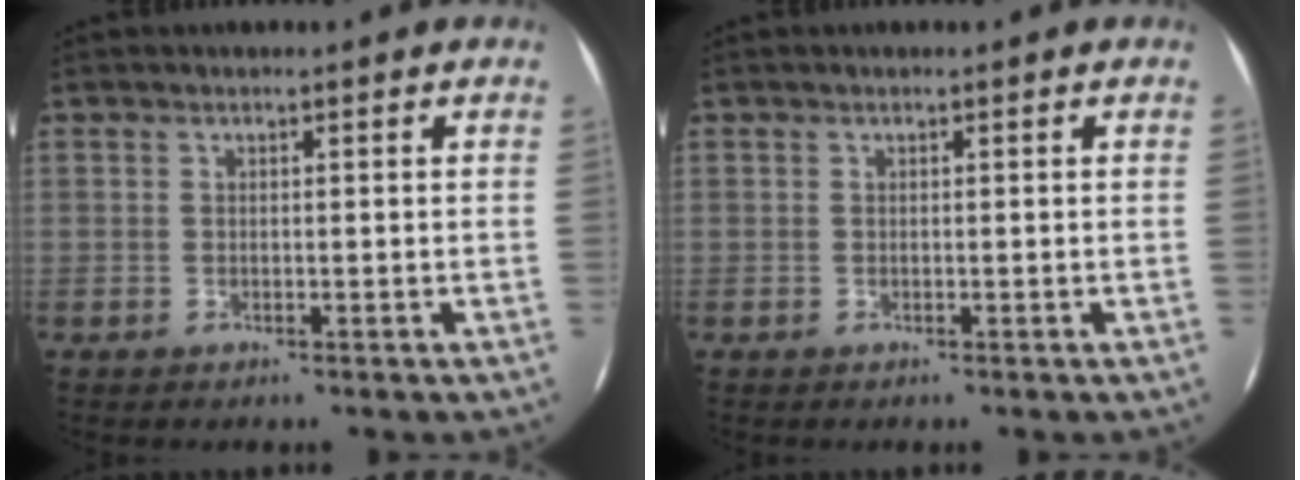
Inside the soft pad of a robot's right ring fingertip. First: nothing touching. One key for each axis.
{"total": 0.0}